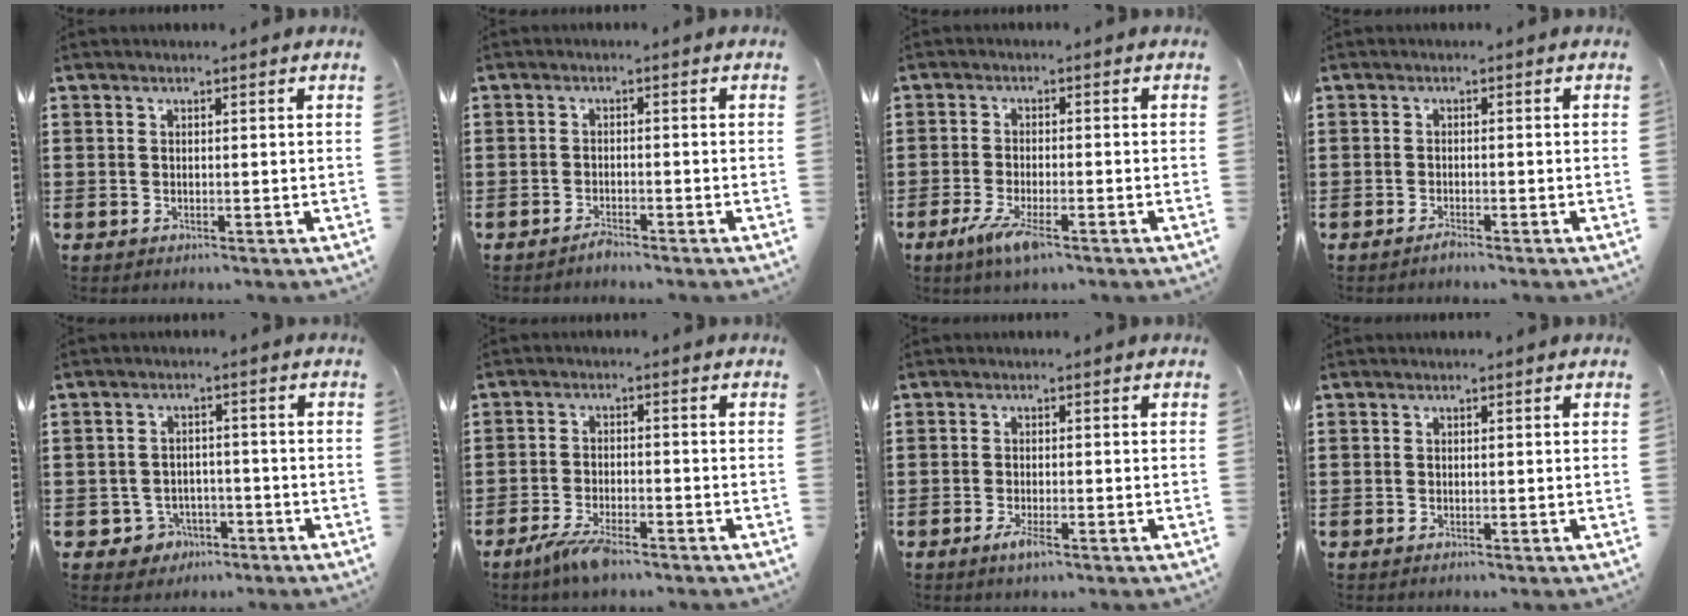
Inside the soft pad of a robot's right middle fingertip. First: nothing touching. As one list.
[{"total": 1.5, "force": [-1.4, 0.2, 0.5], "torque": [-0.012, -0.002, -0.026]}, {"total": 5.0, "force": [-2.7, 1.1, 4.1], "torque": [-0.090, -0.012, -0.051]}, {"total": 1.0, "force": [-0.9, 0.0, 0.5], "torque": [-0.009, -0.004, -0.017]}, {"total": 3.3, "force": [-2.5, 2.1, 0.5], "torque": [-0.025, 0.003, -0.056]}, {"total": 5.0, "force": [-3.6, 1.2, 3.3], "torque": [-0.078, -0.006, -0.070]}, {"total": 2.7, "force": [-1.4, 0.6, 2.2], "torque": [-0.049, -0.005, -0.029]}, {"total": 0.0}]